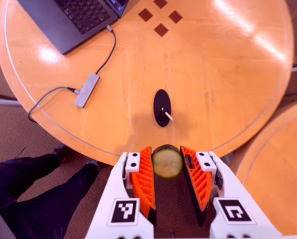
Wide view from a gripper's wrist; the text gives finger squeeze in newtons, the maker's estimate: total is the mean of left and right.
{"total": 7.8, "left": 7.5, "right": 8.0}